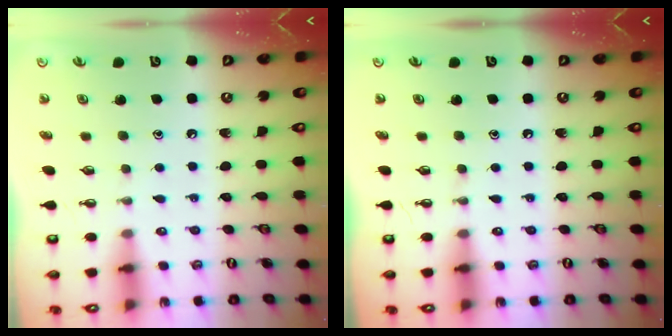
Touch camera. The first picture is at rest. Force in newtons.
{"total": 0.0}